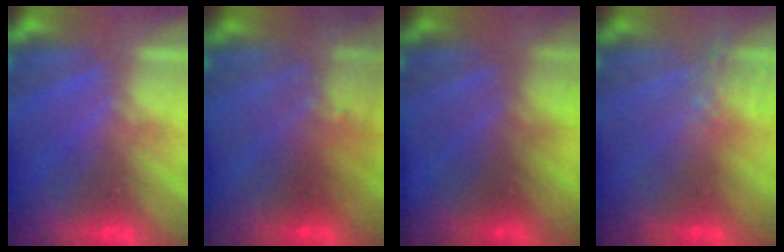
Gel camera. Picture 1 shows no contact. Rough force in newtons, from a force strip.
{"total": 2.8}
{"total": 6.2}
{"total": 4.1}